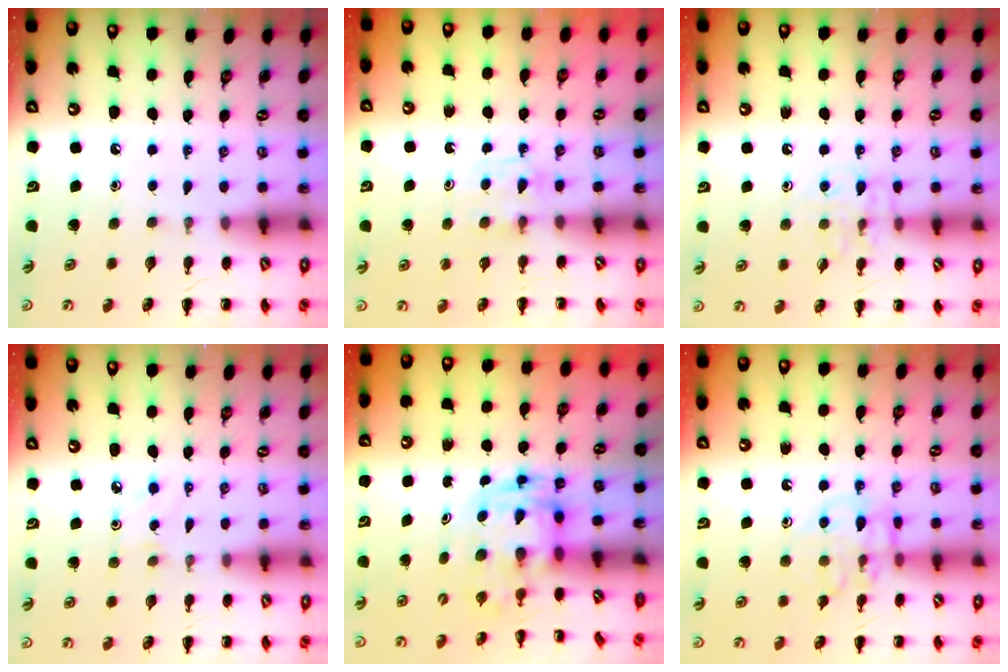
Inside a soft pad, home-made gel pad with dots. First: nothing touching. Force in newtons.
{"total": 4.7, "press": 4.4, "slide": 1.6}
{"total": 7.6, "press": 7.6, "slide": 0.4}
{"total": 2.1, "press": 2.0, "slide": 0.8}
{"total": 2.9, "press": 2.9, "slide": 0.6}
{"total": 11.1, "press": 11.1, "slide": 0.5}